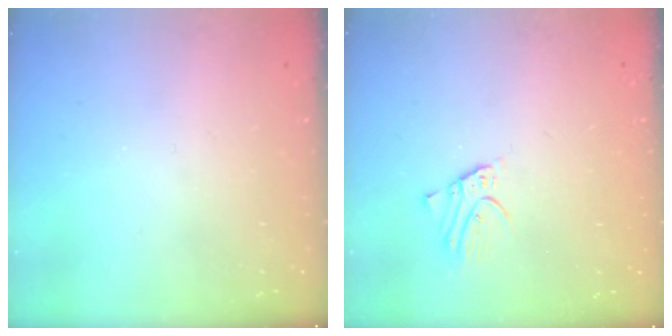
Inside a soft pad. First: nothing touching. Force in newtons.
{"total": 2.4, "press": 2.4, "slide": 0.1}